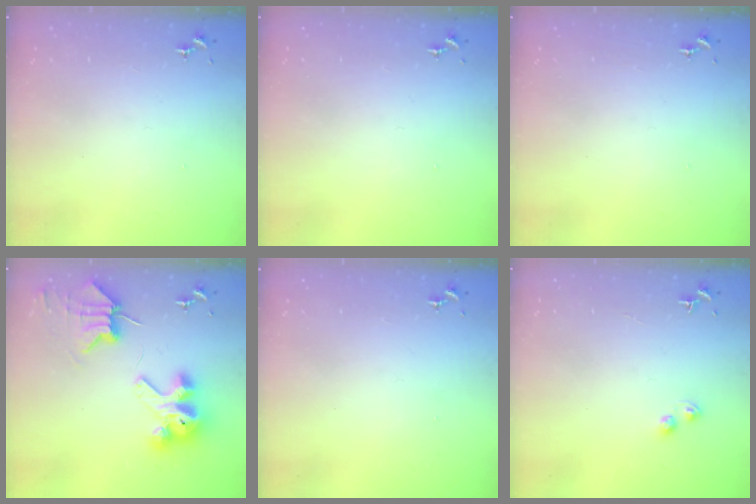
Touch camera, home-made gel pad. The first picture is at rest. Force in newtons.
{"total": 0.0}
{"total": 0.0}
{"total": 9.0, "press": 9.0, "slide": 1.2}
{"total": 0.0}
{"total": 2.8, "press": 2.7, "slide": 0.4}